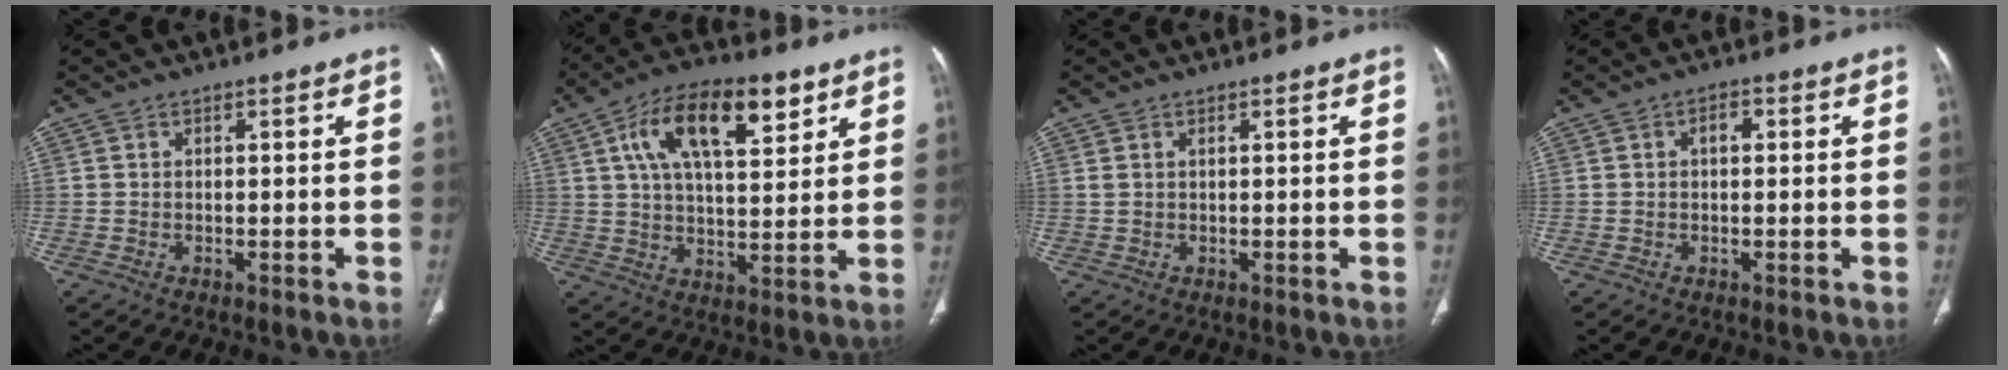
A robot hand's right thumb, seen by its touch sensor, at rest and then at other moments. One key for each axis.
{"total": 16.8, "fx": 7.5, "fy": 7.5, "fz": 13.0, "tx": -0.192, "ty": -0.009, "tz": 0.124}
{"total": 1.0, "fx": 0.5, "fy": 0.5, "fz": 0.8, "tx": -0.021, "ty": 0.010, "tz": 0.016}
{"total": 2.2, "fx": 0.4, "fy": 1.2, "fz": 1.8, "tx": -0.026, "ty": 0.009, "tz": 0.005}